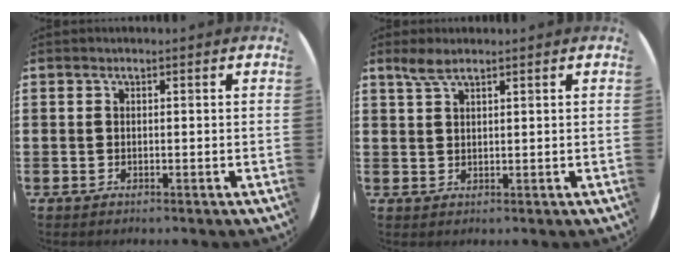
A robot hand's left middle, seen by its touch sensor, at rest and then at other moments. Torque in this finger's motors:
{"motor_torque": [0.15, -0.01, 0.03, 0.01]}